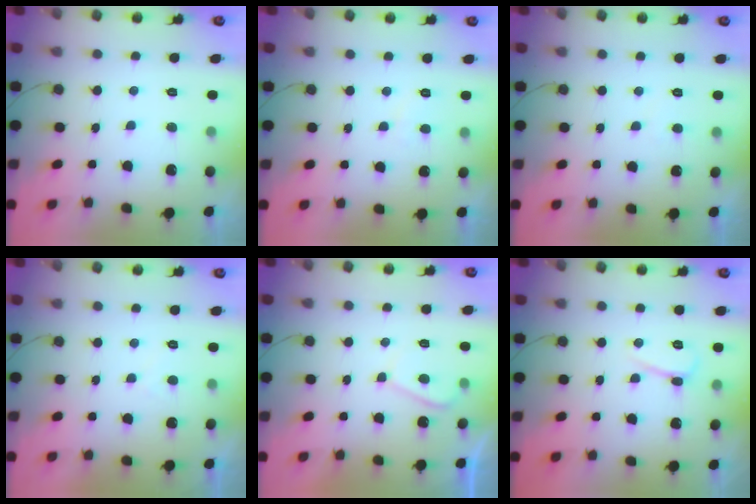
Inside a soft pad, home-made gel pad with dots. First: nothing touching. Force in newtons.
{"total": 1.3, "press": 1.2, "slide": 0.5}
{"total": 0.0}
{"total": 0.9, "press": 0.7, "slide": 0.6}
{"total": 3.1, "press": 3.1, "slide": 0.7}
{"total": 3.6, "press": 3.6, "slide": 0.5}